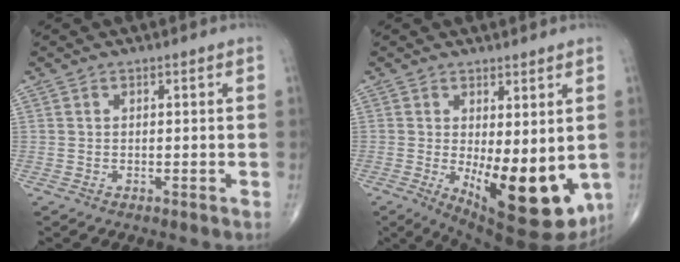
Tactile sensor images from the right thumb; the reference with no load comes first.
{"total": 15.9, "force": [-2.2, 6.5, 14.4], "torque": [-0.199, -0.036, -0.010]}